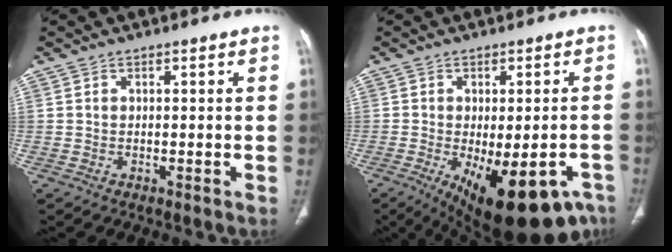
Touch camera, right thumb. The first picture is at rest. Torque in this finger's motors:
{"motor_torque": [-0.31, 1.33, 0.19, -0.05, 0.13]}